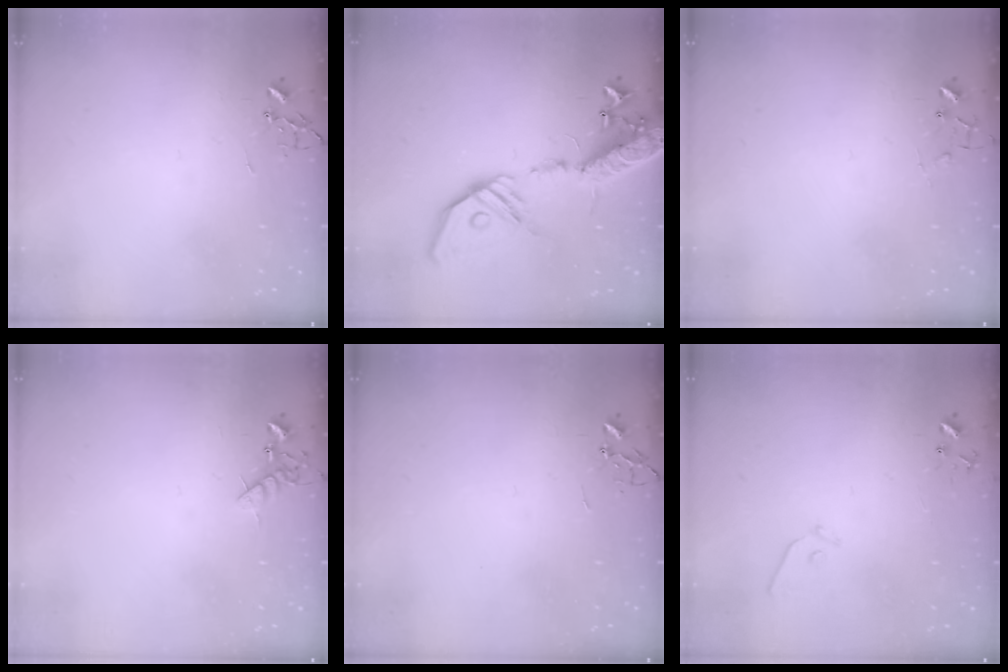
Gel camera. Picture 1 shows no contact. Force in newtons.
{"total": 19.7, "press": 19.4, "slide": 3.9}
{"total": 5.7, "press": 5.7, "slide": 0.2}
{"total": 6.3, "press": 6.2, "slide": 0.9}
{"total": 0.0}
{"total": 6.6, "press": 6.6, "slide": 0.7}